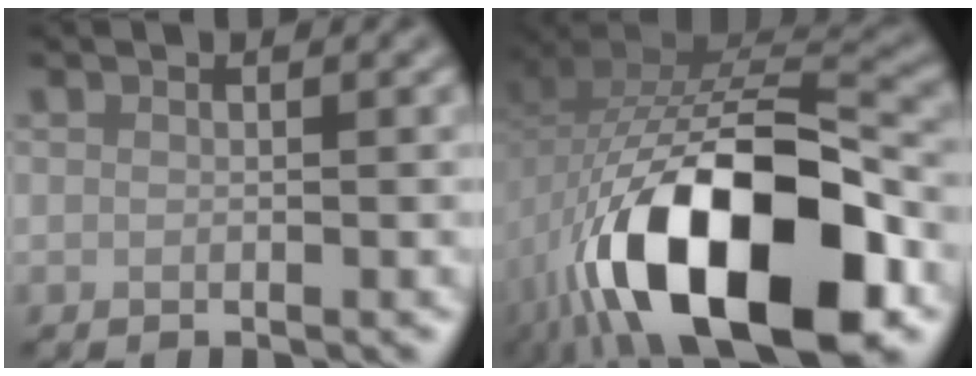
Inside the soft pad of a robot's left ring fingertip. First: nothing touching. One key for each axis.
{"total": 17.6, "fx": -7.2, "fy": 8.4, "fz": 13.6, "tx": -0.234, "ty": -0.023, "tz": -0.112}